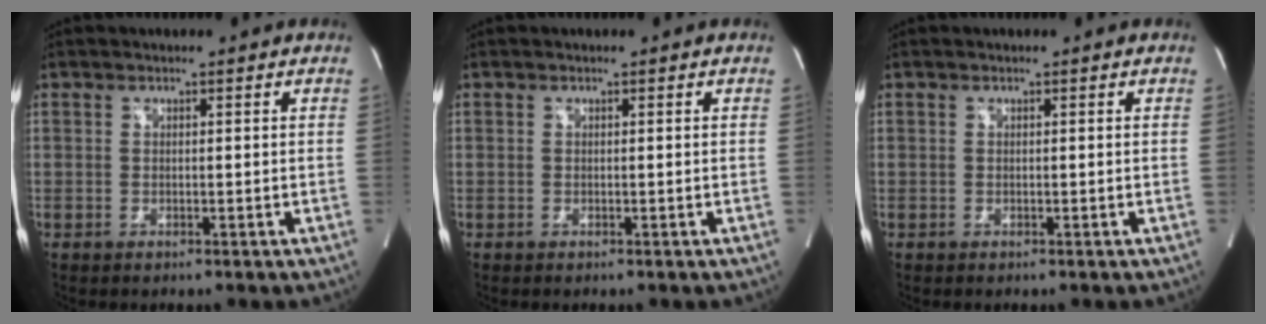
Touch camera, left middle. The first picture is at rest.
{"total": 0.0}
{"total": 0.0}